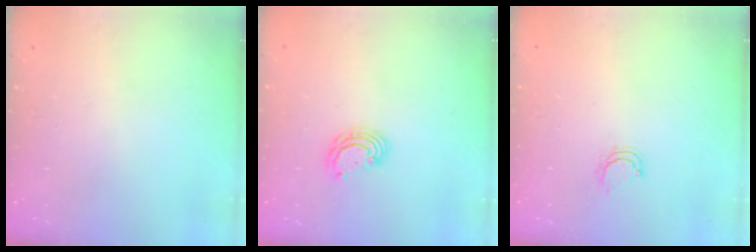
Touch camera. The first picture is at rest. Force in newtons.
{"total": 4.9, "press": 4.9, "slide": 0.2}
{"total": 3.7, "press": 3.7, "slide": 0.3}